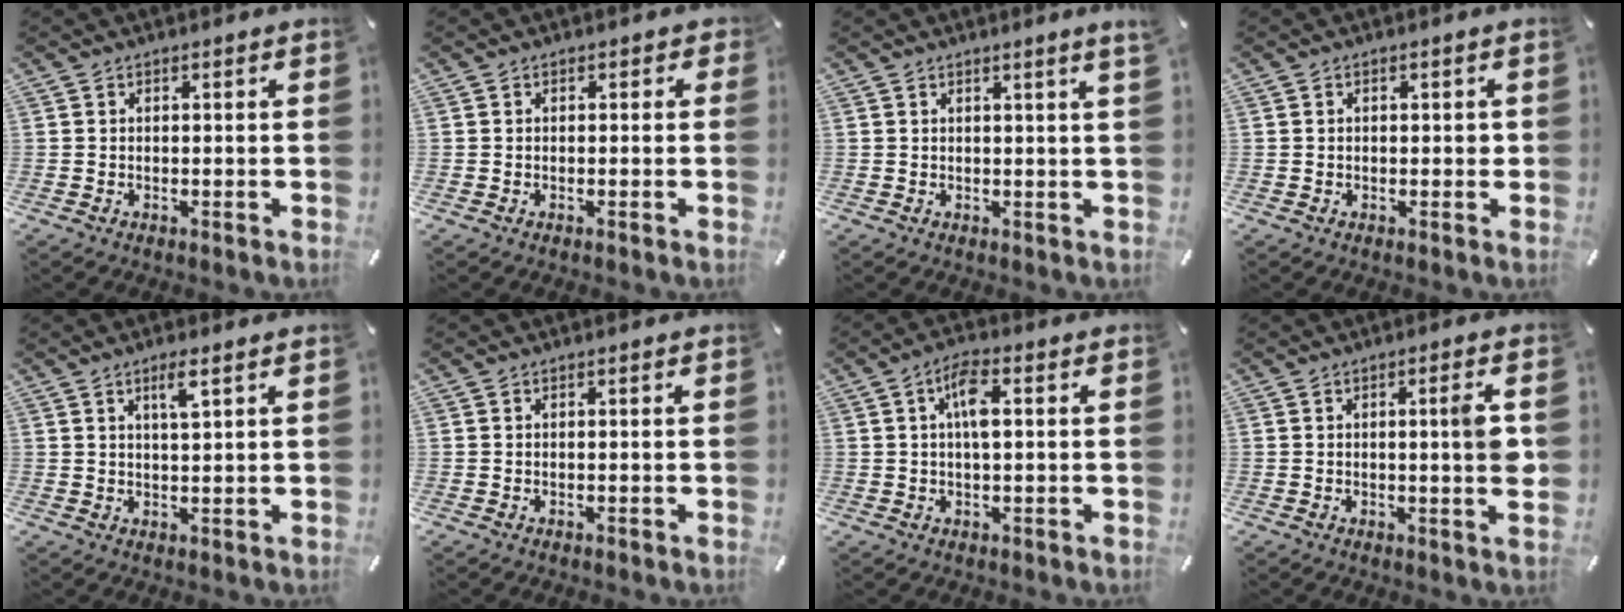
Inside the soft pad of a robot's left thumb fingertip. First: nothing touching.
{"total": 1.2, "force": [-0.2, 1.0, 0.5], "torque": [-0.002, 0.003, -0.008]}
{"total": 1.8, "force": [1.2, -0.3, 1.3], "torque": [-0.023, -0.003, 0.020]}
{"total": 1.4, "force": [0.0, 0.9, 1.1], "torque": [-0.013, 0.002, -0.003]}
{"total": 3.7, "force": [2.1, 0.5, 3.1], "torque": [-0.059, -0.003, 0.032]}
{"total": 0.0}
{"total": 6.2, "force": [1.2, 2.5, 5.6], "torque": [-0.101, 0.010, 0.018]}
{"total": 5.7, "force": [0.7, 0.3, 5.6], "torque": [-0.085, -0.008, 0.002]}